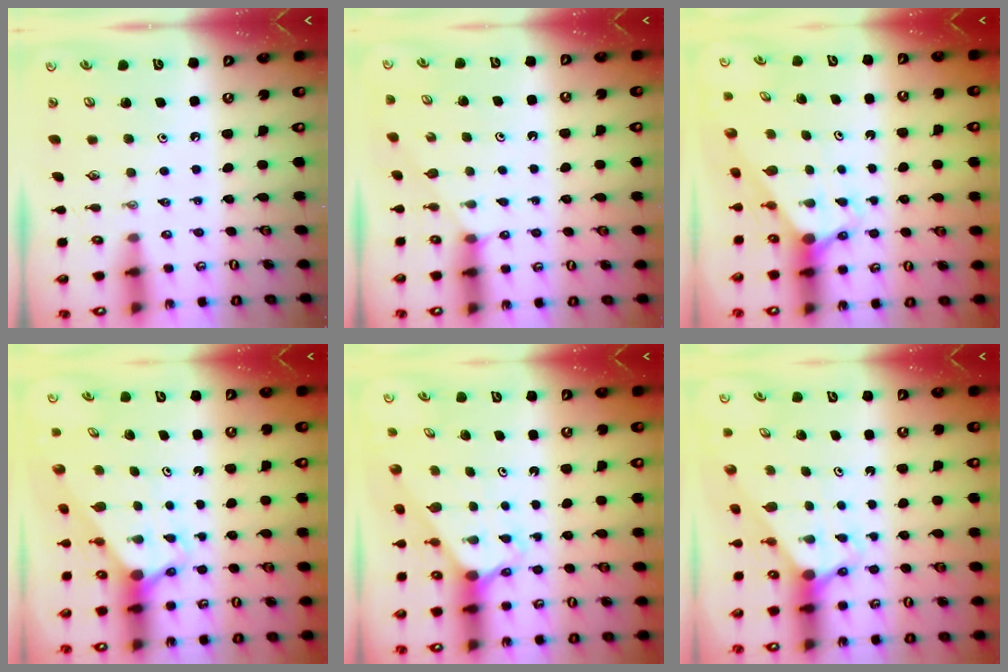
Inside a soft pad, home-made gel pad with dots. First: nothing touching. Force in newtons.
{"total": 2.5, "press": 2.5, "slide": 0.3}
{"total": 2.7, "press": 2.7, "slide": 0.0}
{"total": 2.8, "press": 2.8, "slide": 0.0}
{"total": 2.2, "press": 2.2, "slide": 0.2}
{"total": 3.0, "press": 3.0, "slide": 0.0}